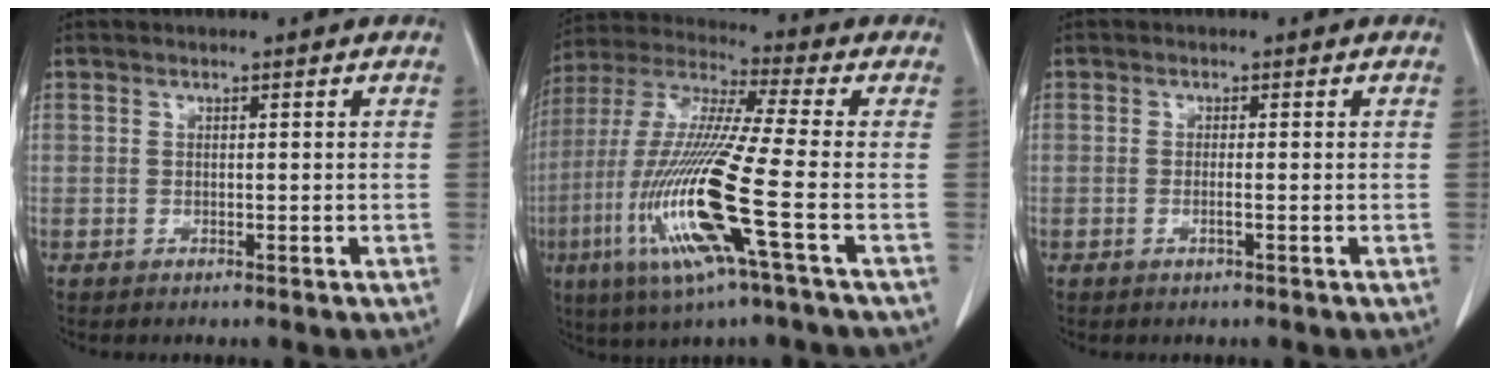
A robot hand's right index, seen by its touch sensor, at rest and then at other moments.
{"total": 17.5, "force": [-5.5, -0.4, 16.7], "torque": [-0.354, -0.023, -0.115]}
{"total": 1.0, "force": [-0.4, -0.1, 0.9], "torque": [-0.020, -0.002, -0.008]}